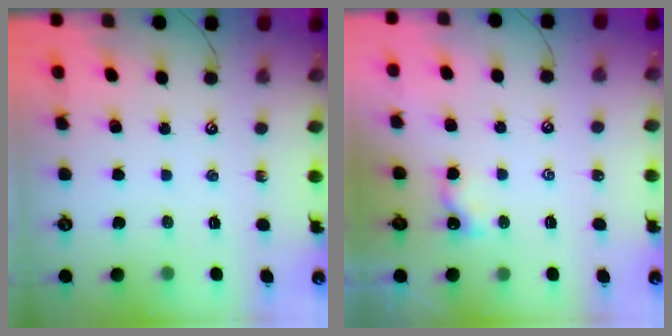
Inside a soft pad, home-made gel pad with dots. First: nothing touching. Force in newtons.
{"total": 0.5, "press": 0.4, "slide": 0.3}